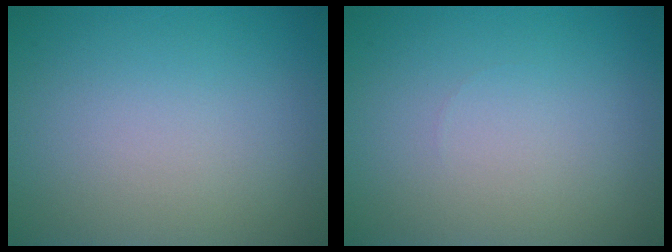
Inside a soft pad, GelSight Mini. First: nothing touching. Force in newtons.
{"total": 0.0}